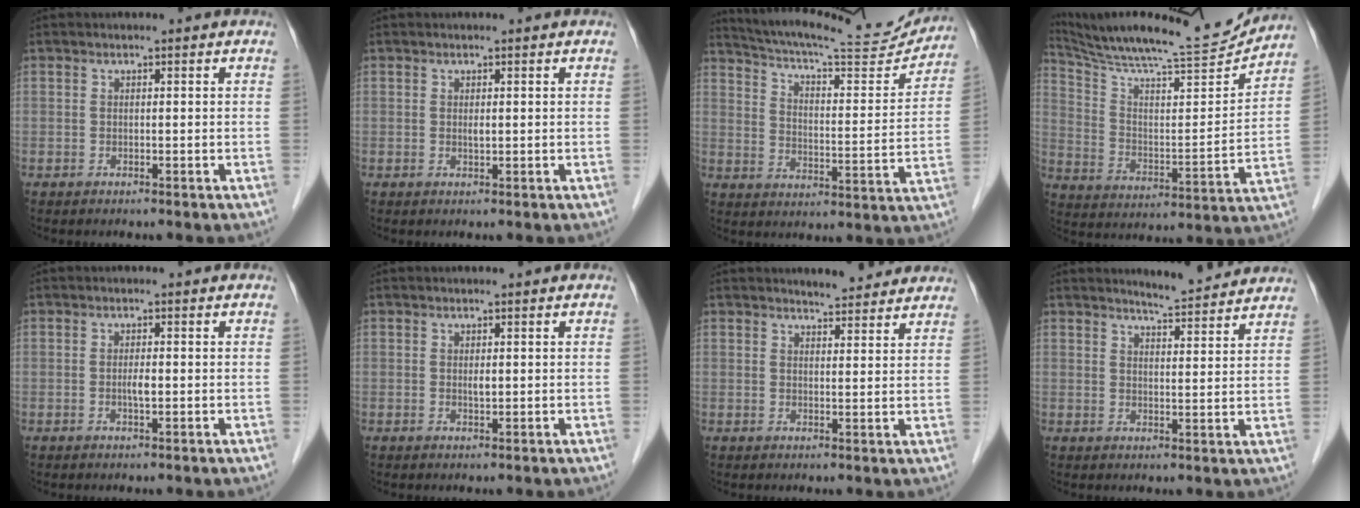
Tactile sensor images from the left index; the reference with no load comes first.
{"total": 0.7, "force": [0.1, 0.2, 0.6], "torque": [-0.014, -0.004, 0.001]}
{"total": 20.4, "force": [19.1, 2.0, 6.8], "torque": [-0.113, -0.033, 0.259]}
{"total": 20.0, "force": [18.9, 0.2, 6.3], "torque": [-0.121, -0.047, 0.289]}
{"total": 1.4, "force": [-0.3, 0.3, 1.3], "torque": [-0.025, -0.003, -0.006]}
{"total": 0.9, "force": [0.1, 0.3, 0.8], "torque": [-0.015, -0.004, 0.001]}
{"total": 5.9, "force": [5.5, 1.1, 1.7], "torque": [-0.025, 0.004, 0.066]}
{"total": 7.6, "force": [7.3, 0.2, 2.0], "torque": [-0.042, 0.000, 0.094]}